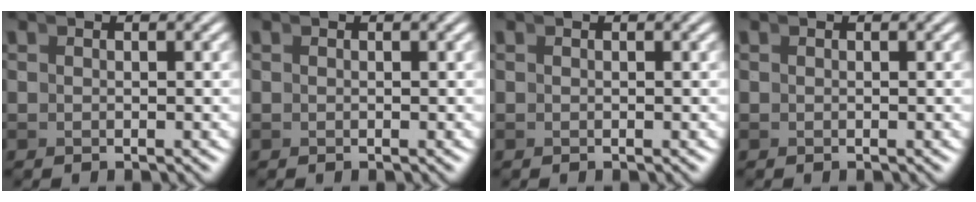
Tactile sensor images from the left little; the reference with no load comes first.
{"total": 0.0}
{"total": 0.0}
{"total": 0.0}